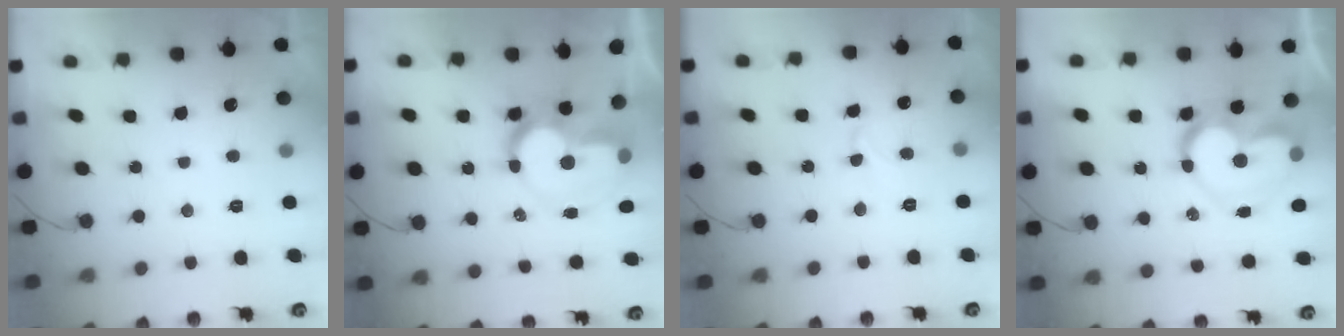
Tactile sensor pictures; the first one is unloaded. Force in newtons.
{"total": 12.8, "press": 12.7, "slide": 1.4}
{"total": 5.9, "press": 5.9, "slide": 0.5}
{"total": 15.5, "press": 15.4, "slide": 1.3}